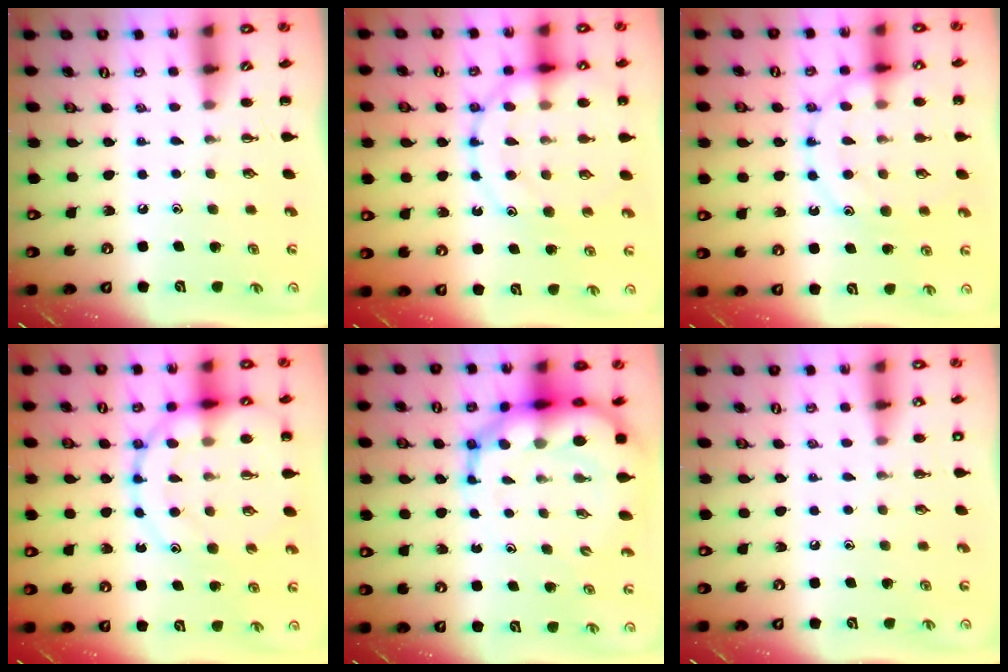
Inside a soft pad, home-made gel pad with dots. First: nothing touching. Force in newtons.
{"total": 17.1, "press": 16.9, "slide": 2.2}
{"total": 13.5, "press": 13.5, "slide": 1.1}
{"total": 18.3, "press": 18.2, "slide": 2.1}
{"total": 14.7, "press": 14.3, "slide": 3.6}
{"total": 1.4, "press": 1.4, "slide": 0.1}